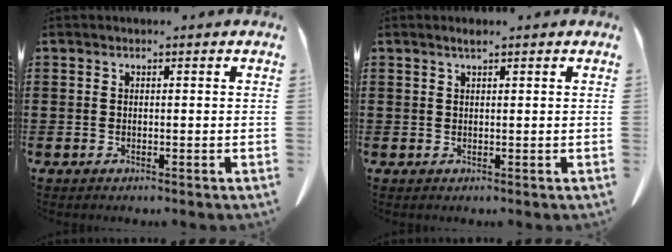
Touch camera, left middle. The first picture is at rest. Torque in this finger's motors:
{"motor_torque": [0.08, 0.02, 0.03, 0.01]}